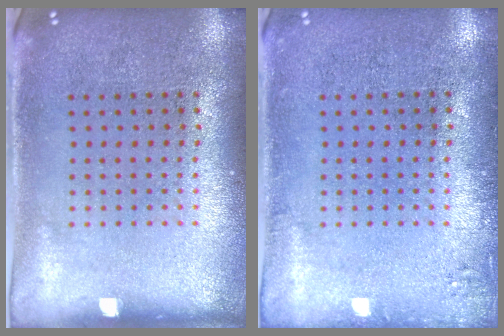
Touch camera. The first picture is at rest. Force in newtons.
{"total": 1.0, "press": 1.0, "slide": 0.3}